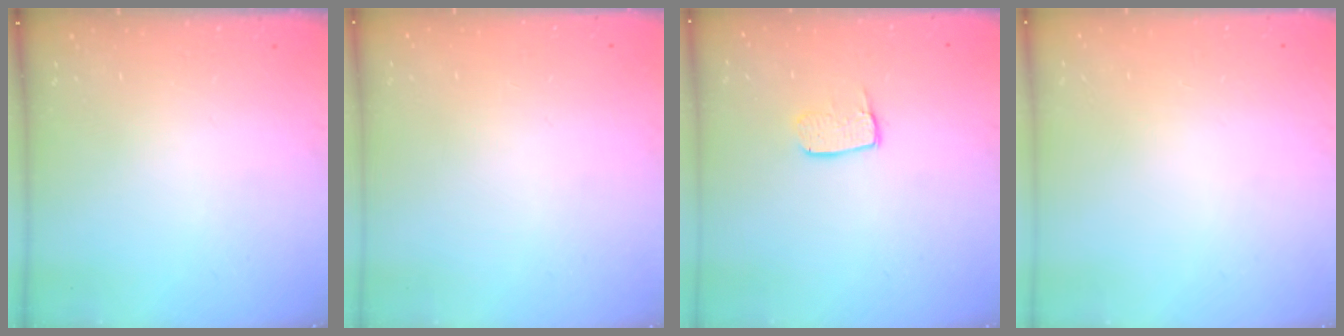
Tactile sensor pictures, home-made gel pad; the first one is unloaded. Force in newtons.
{"total": 0.0}
{"total": 5.8, "press": 5.8, "slide": 0.4}
{"total": 0.0}